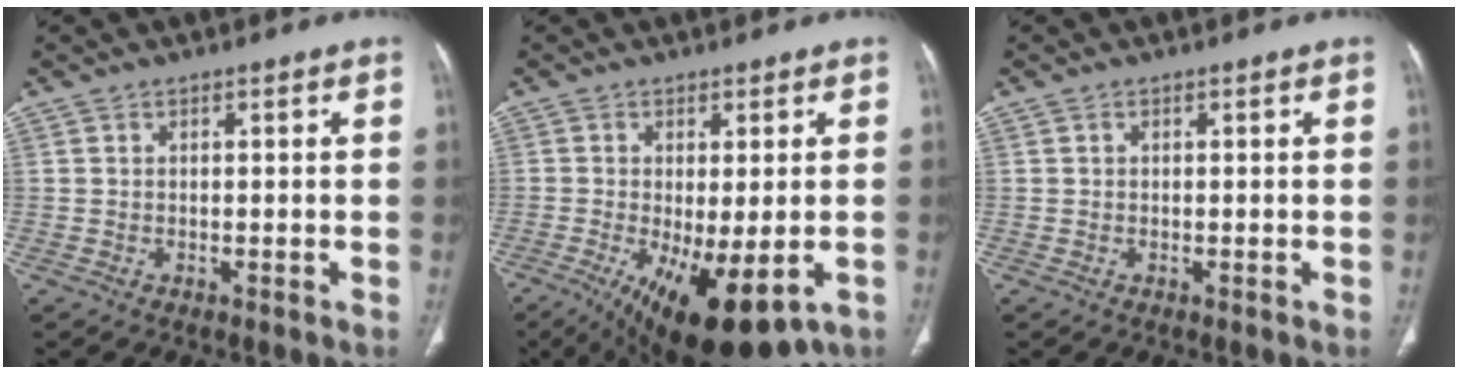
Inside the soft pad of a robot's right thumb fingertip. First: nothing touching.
{"total": 15.0, "force": [-5.9, 5.6, 12.6], "torque": [-0.193, -0.021, -0.075]}
{"total": 0.0}